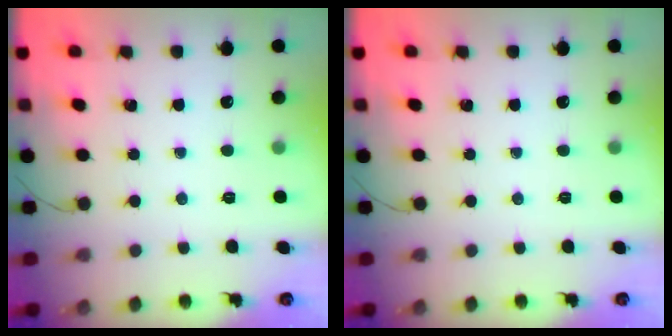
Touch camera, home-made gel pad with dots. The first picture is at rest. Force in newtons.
{"total": 0.0}